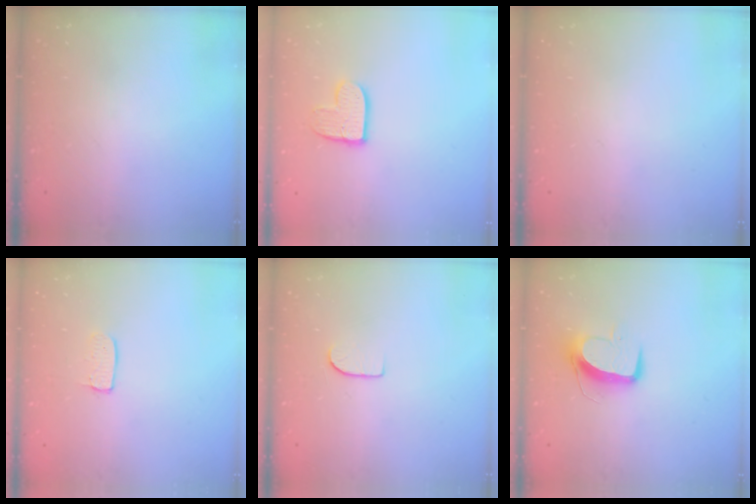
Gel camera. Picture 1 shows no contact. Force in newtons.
{"total": 9.5, "press": 9.5, "slide": 0.3}
{"total": 0.0}
{"total": 5.0, "press": 5.0, "slide": 0.3}
{"total": 5.5, "press": 5.5, "slide": 0.6}
{"total": 9.8, "press": 9.7, "slide": 1.0}